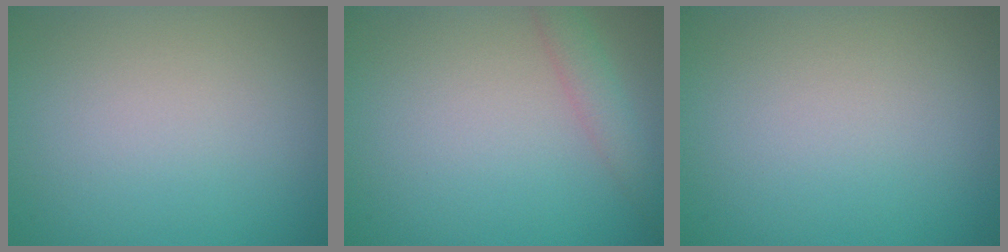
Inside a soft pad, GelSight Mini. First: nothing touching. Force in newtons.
{"total": 2.0, "press": 2.0, "slide": 0.0}
{"total": 0.0}